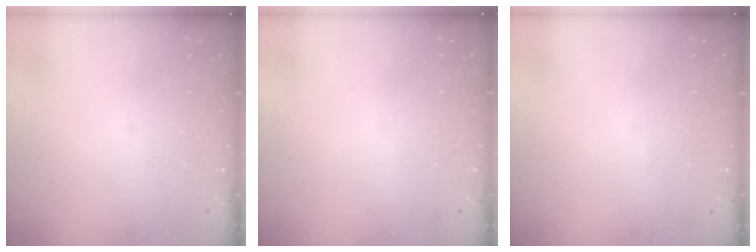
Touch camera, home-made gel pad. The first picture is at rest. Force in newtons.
{"total": 0.0}
{"total": 0.0}